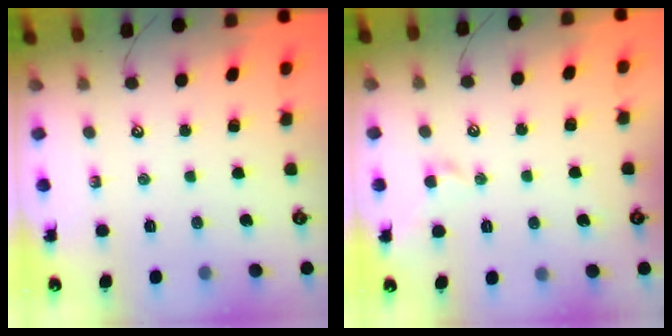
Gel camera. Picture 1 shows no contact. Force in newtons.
{"total": 0.8, "press": 0.8, "slide": 0.2}